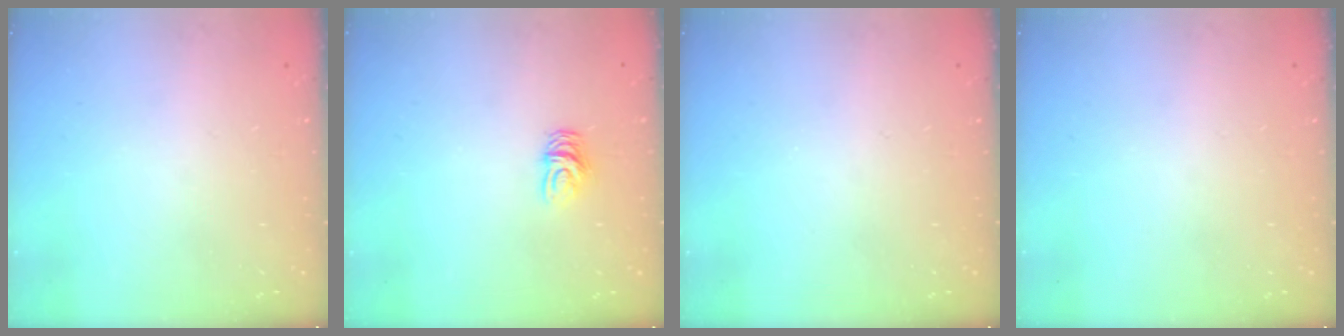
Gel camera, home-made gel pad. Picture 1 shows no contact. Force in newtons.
{"total": 6.5, "press": 6.4, "slide": 0.5}
{"total": 0.0}
{"total": 0.0}